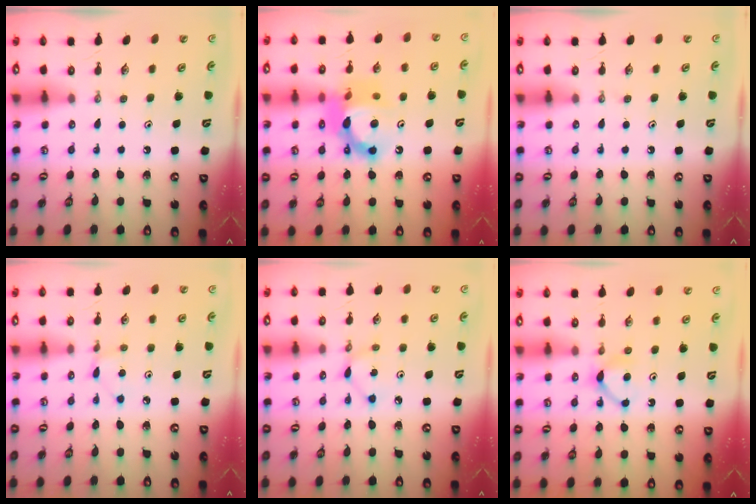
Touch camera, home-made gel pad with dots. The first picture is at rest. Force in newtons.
{"total": 13.9, "press": 13.9, "slide": 1.2}
{"total": 0.0}
{"total": 2.6, "press": 2.6, "slide": 0.3}
{"total": 2.8, "press": 2.8, "slide": 0.1}
{"total": 5.4, "press": 5.3, "slide": 0.7}